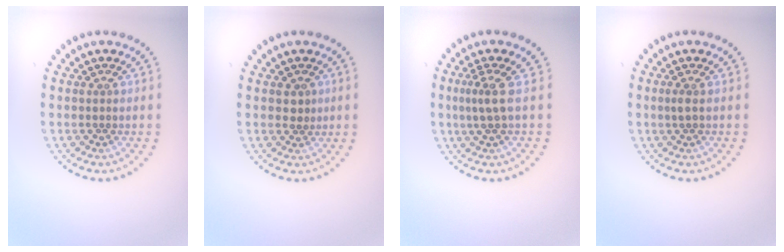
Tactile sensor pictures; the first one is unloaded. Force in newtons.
{"total": 1.0, "press": 0.9, "slide": 0.4}
{"total": 2.2, "press": 1.5, "slide": 1.6}
{"total": 0.6, "press": 0.5, "slide": 0.3}